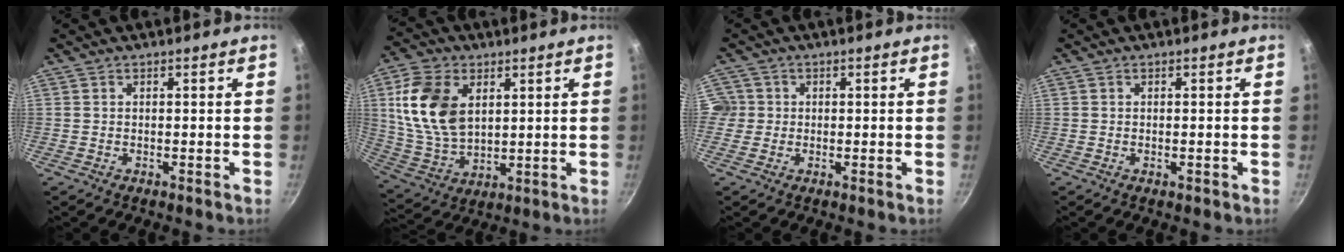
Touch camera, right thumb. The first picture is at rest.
{"total": 15.2, "force": [4.1, 9.9, 10.7], "torque": [-0.188, -0.013, 0.090]}
{"total": 3.7, "force": [-0.1, 3.6, 0.7], "torque": [0.010, 0.007, -0.007]}
{"total": 1.1, "force": [-0.3, 0.4, 0.9], "torque": [-0.014, 0.002, -0.006]}